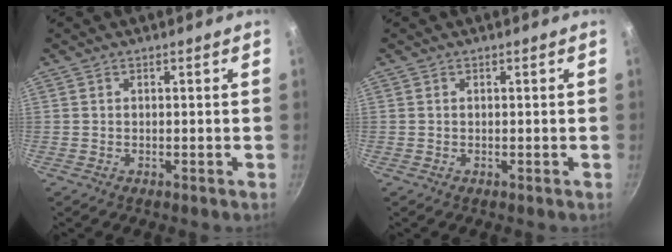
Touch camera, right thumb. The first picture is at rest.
{"total": 0.0}